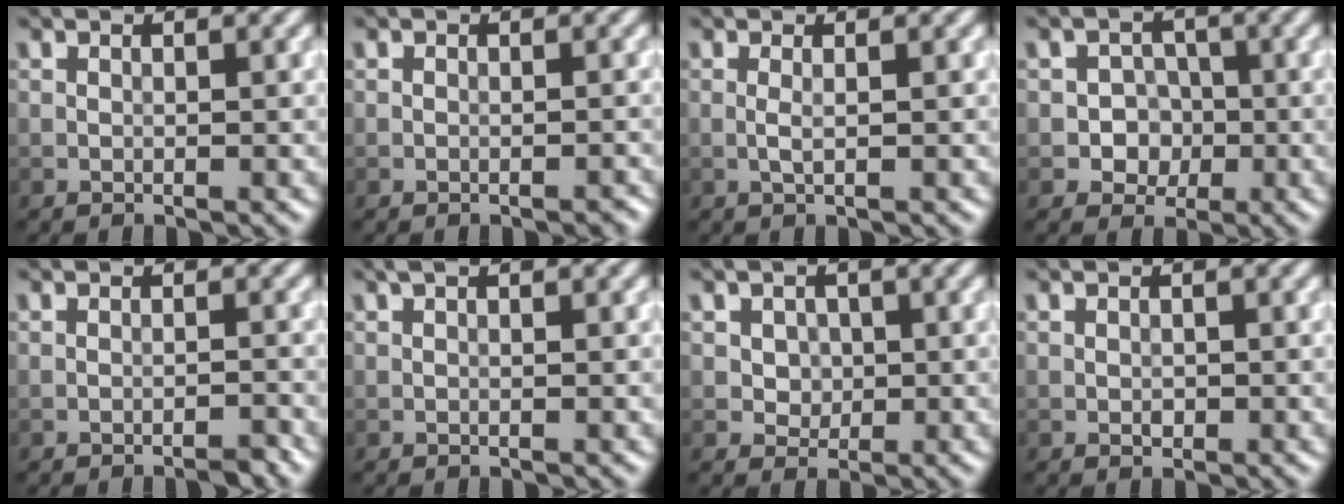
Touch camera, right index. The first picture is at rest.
{"total": 0.6, "force": [-0.5, 0.4, 0.1], "torque": [0.002, -0.001, -0.005]}
{"total": 0.8, "force": [0.0, 0.1, 0.8], "torque": [-0.019, -0.001, 0.001]}
{"total": 3.5, "force": [-0.9, 3.1, 1.3], "torque": [0.005, 0.004, -0.032]}
{"total": 1.4, "force": [-1.1, 0.2, 0.7], "torque": [-0.006, 0.002, -0.019]}
{"total": 0.7, "force": [0.3, 0.2, 0.6], "torque": [-0.013, 0.005, 0.004]}
{"total": 2.3, "force": [0.5, 2.0, 1.1], "torque": [-0.016, 0.000, 0.014]}
{"total": 0.7, "force": [-0.1, 0.6, 0.4], "torque": [-0.004, -0.003, -0.002]}